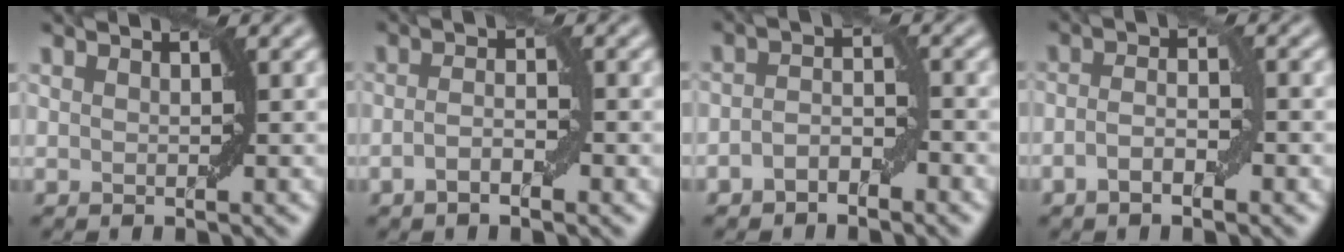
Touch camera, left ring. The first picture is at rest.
{"total": 2.2, "force": [-1.0, 0.6, 1.9], "torque": [-0.036, 0.003, -0.022]}
{"total": 2.3, "force": [-1.5, 1.2, 1.3], "torque": [-0.023, 0.011, -0.029]}
{"total": 2.8, "force": [-1.2, 0.9, 2.3], "torque": [-0.045, 0.002, -0.025]}